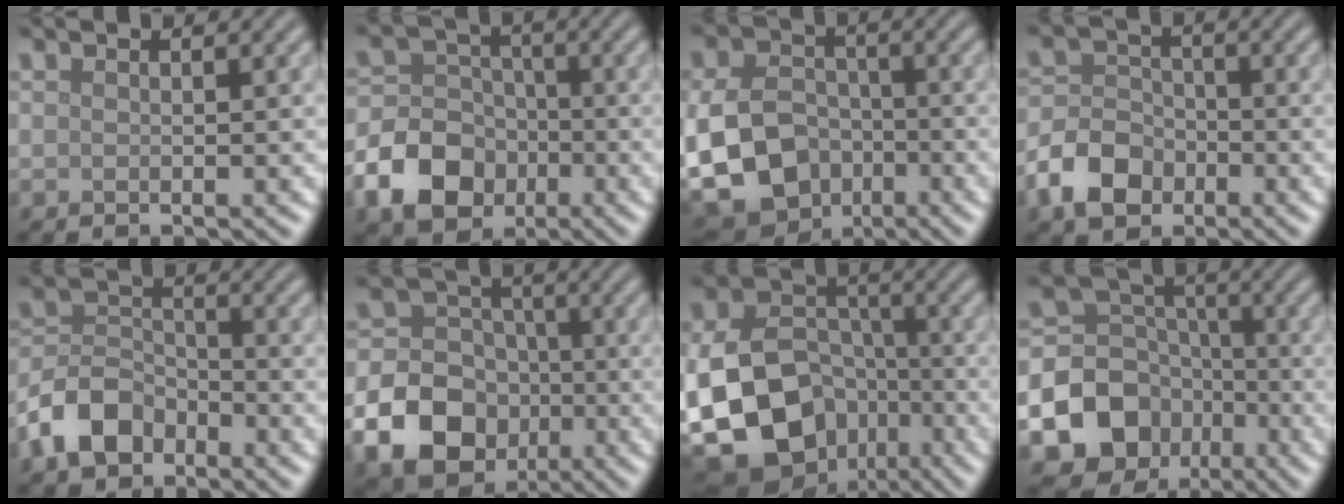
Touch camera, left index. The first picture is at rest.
{"total": 8.0, "force": [-3.2, 6.5, 3.5], "torque": [-0.051, -0.005, -0.089]}
{"total": 14.8, "force": [-5.2, 12.1, 6.6], "torque": [-0.137, -0.047, -0.105]}
{"total": 5.2, "force": [-2.6, 3.8, 2.4], "torque": [-0.049, 0.000, -0.058]}
{"total": 5.3, "force": [-3.3, 3.4, 2.5], "torque": [-0.050, 0.002, -0.072]}
{"total": 12.8, "force": [-4.6, 10.8, 5.0], "torque": [-0.095, -0.044, -0.105]}
{"total": 17.3, "force": [-6.6, 13.3, 9.0], "torque": [-0.181, -0.044, -0.116]}
{"total": 13.3, "force": [-5.5, 11.4, 4.1], "torque": [-0.087, -0.034, -0.116]}